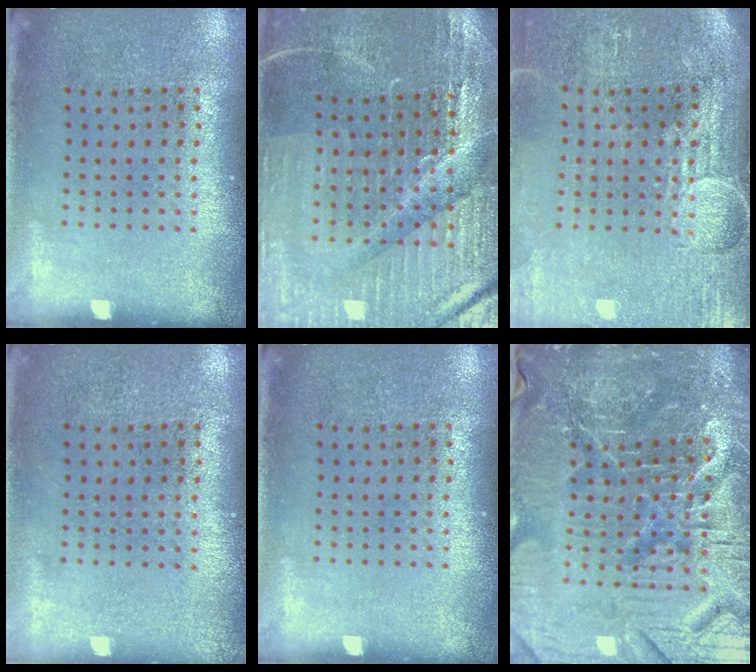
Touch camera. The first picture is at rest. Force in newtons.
{"total": 4.0, "press": 3.9, "slide": 0.8}
{"total": 3.8, "press": 3.6, "slide": 1.4}
{"total": 0.0}
{"total": 0.0}
{"total": 7.2, "press": 6.4, "slide": 3.2}